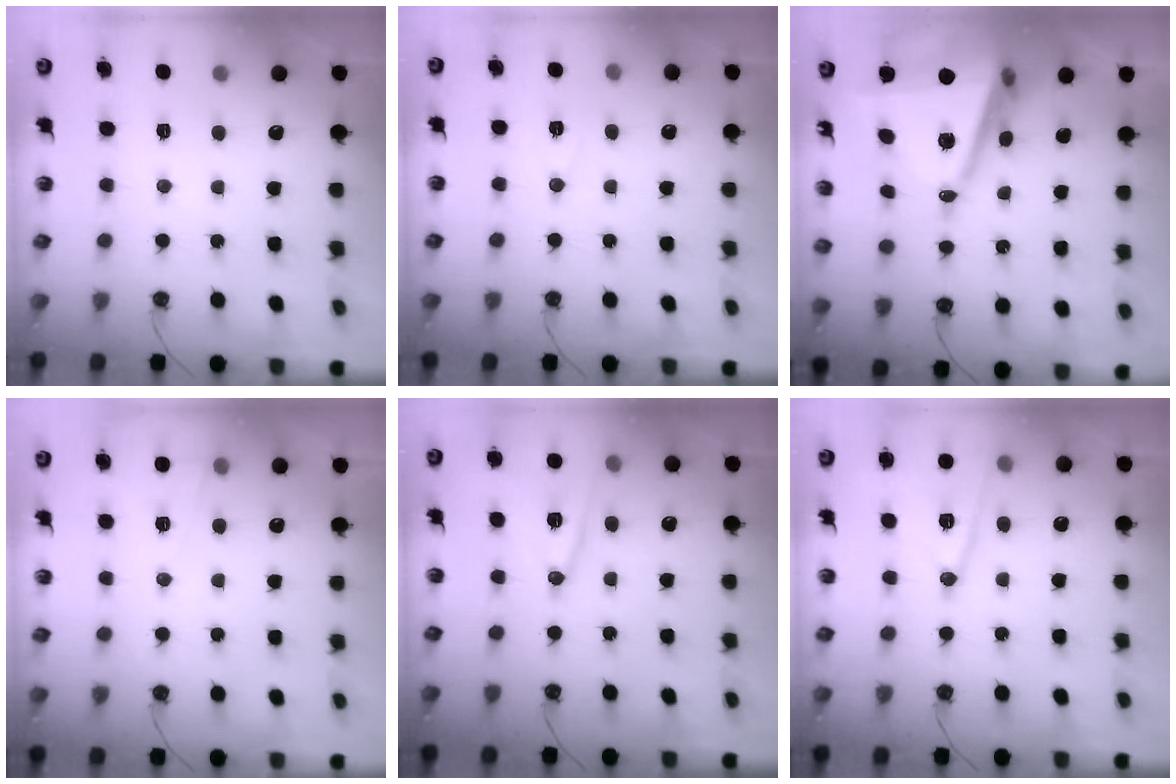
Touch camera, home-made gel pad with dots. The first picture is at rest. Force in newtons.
{"total": 5.6, "press": 3.2, "slide": 4.5}
{"total": 12.4, "press": 11.7, "slide": 4.0}
{"total": 4.8, "press": 2.5, "slide": 4.1}
{"total": 12.1, "press": 11.7, "slide": 3.1}
{"total": 12.6, "press": 12.3, "slide": 2.4}